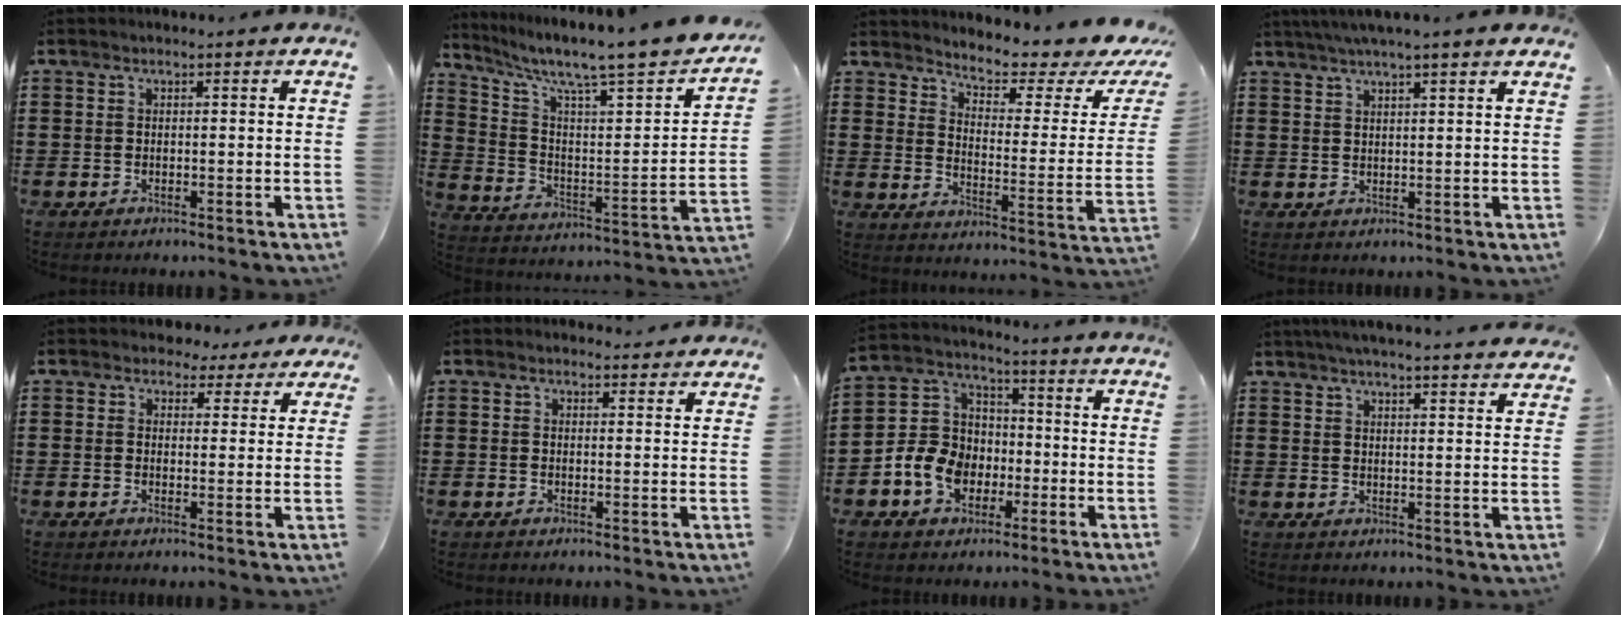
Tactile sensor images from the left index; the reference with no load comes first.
{"total": 7.8, "force": [6.4, 0.3, 4.4], "torque": [-0.099, -0.059, 0.094]}
{"total": 3.9, "force": [3.3, 0.5, 2.0], "torque": [-0.054, -0.032, 0.046]}
{"total": 3.4, "force": [2.9, -0.4, 1.7], "torque": [-0.041, -0.002, 0.053]}
{"total": 3.2, "force": [2.5, 1.9, 0.7], "torque": [-0.018, 0.003, 0.045]}
{"total": 1.7, "force": [1.6, 0.4, 0.2], "torque": [0.000, 0.000, 0.030]}
{"total": 9.2, "force": [-3.5, 7.5, 4.1], "torque": [-0.122, 0.024, -0.072]}
{"total": 4.3, "force": [4.1, -0.7, 1.0], "torque": [-0.034, -0.020, 0.072]}